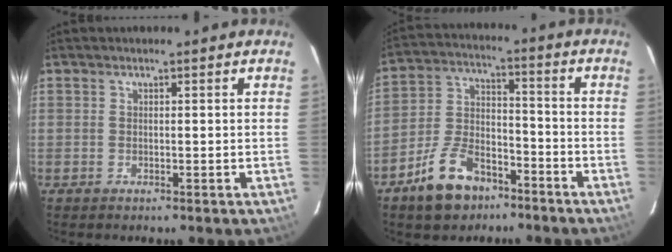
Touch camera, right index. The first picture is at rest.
{"total": 12.3, "force": [-8.1, 6.8, 6.2], "torque": [-0.135, 0.022, -0.133]}